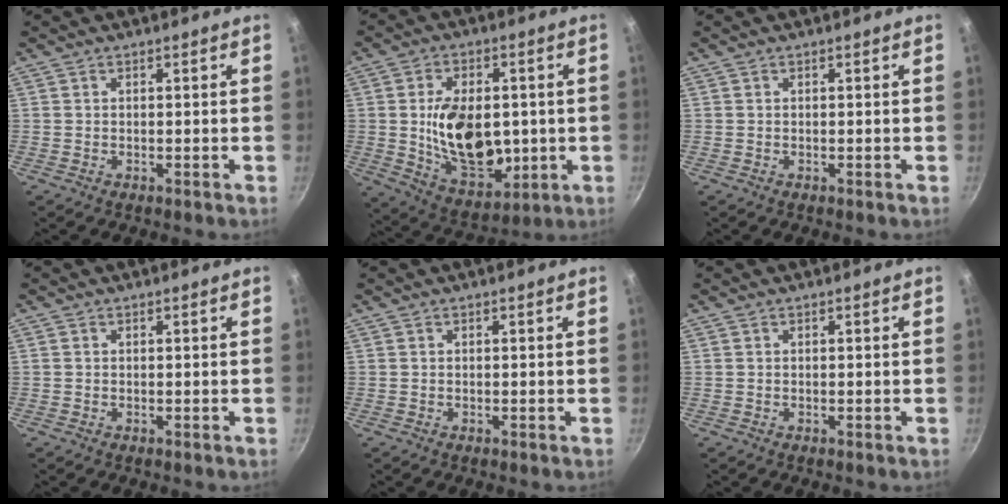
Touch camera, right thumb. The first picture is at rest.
{"total": 17.2, "force": [-0.1, 11.1, 13.1], "torque": [-0.185, -0.013, 0.013]}
{"total": 0.0}
{"total": 0.0}
{"total": 0.0}
{"total": 0.0}